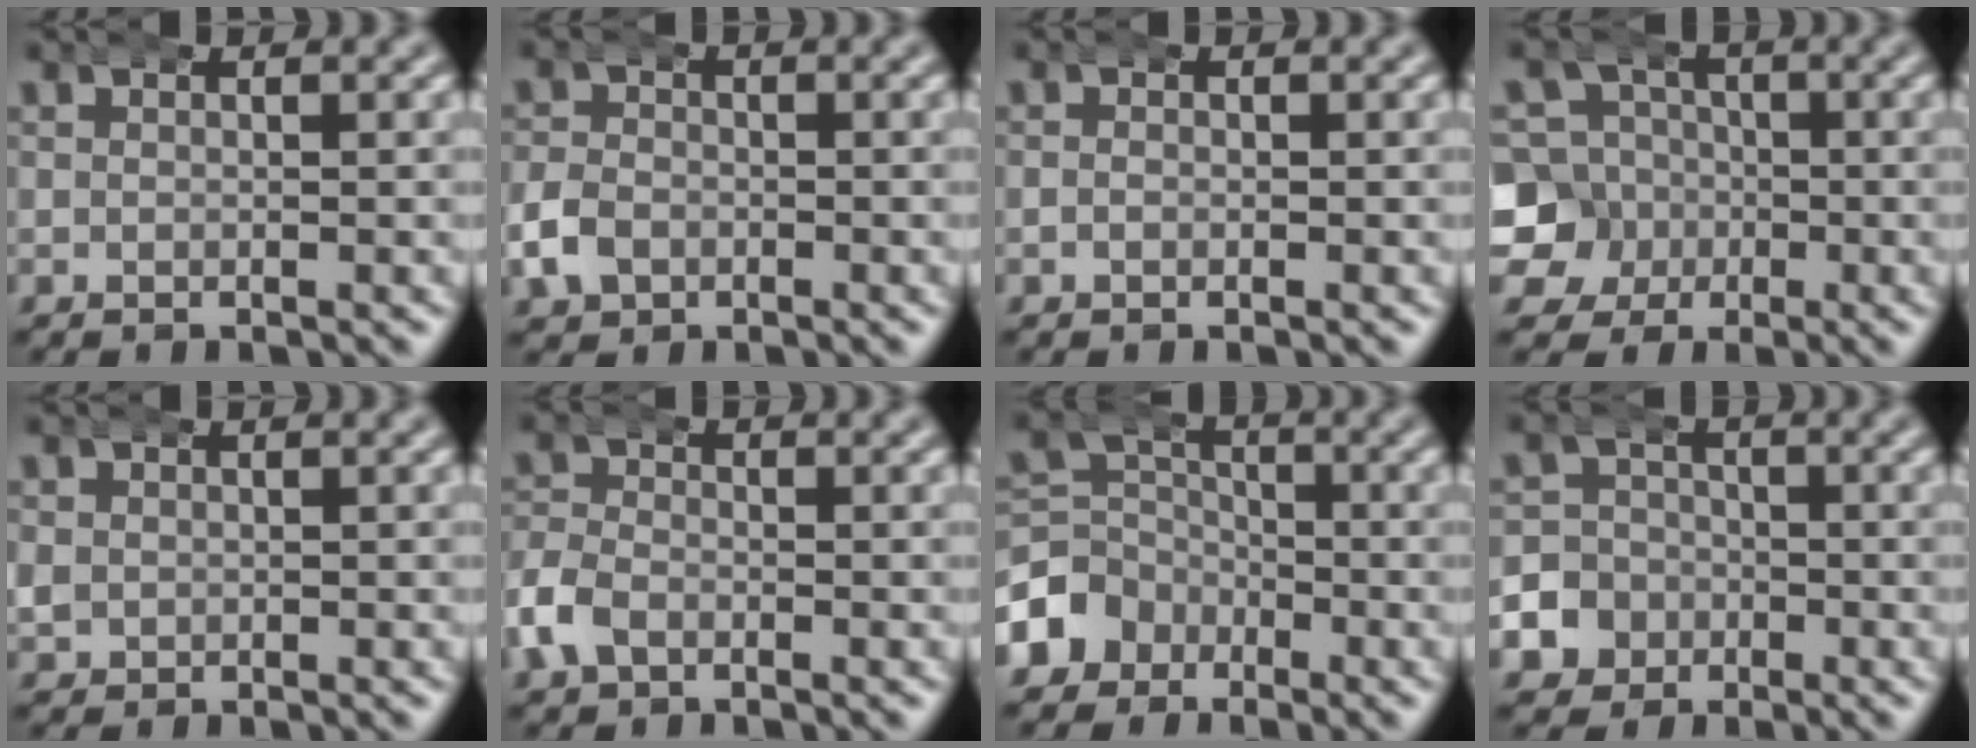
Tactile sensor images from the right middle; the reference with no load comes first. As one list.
[{"total": 2.7, "force": [-1.1, 2.3, 1.0], "torque": [-0.027, 0.003, -0.026]}, {"total": 0.0}, {"total": 11.9, "force": [-1.9, 11.4, 3.1], "torque": [-0.102, -0.049, -0.039]}, {"total": 2.1, "force": [-0.1, 2.1, 0.6], "torque": [-0.028, -0.005, 0.000]}, {"total": 3.1, "force": [-1.5, 2.3, 1.3], "torque": [-0.041, -0.003, -0.033]}, {"total": 6.2, "force": [-2.5, 5.5, 1.5], "torque": [-0.040, -0.021, -0.046]}, {"total": 9.6, "force": [-3.8, 8.7, 1.6], "torque": [-0.055, -0.034, -0.072]}]